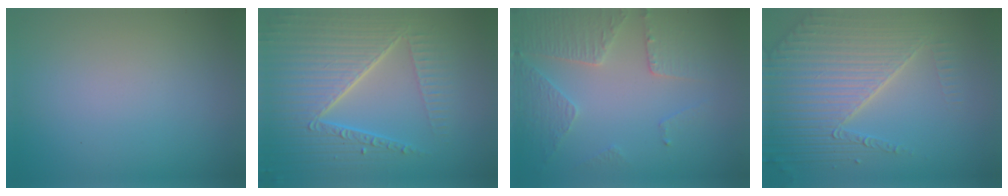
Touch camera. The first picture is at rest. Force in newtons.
{"total": 8.4, "press": 6.1, "slide": 5.8}
{"total": 4.5, "press": 3.3, "slide": 3.1}
{"total": 7.0, "press": 5.4, "slide": 4.4}